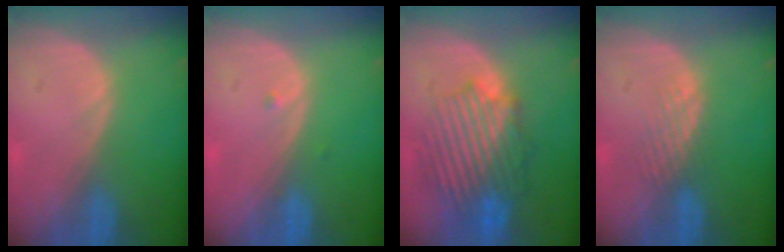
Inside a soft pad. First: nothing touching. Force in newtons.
{"total": 0.6, "press": 0.5, "slide": 0.3}
{"total": 9.6, "press": 9.4, "slide": 2.2}
{"total": 2.2, "press": 2.2, "slide": 0.2}